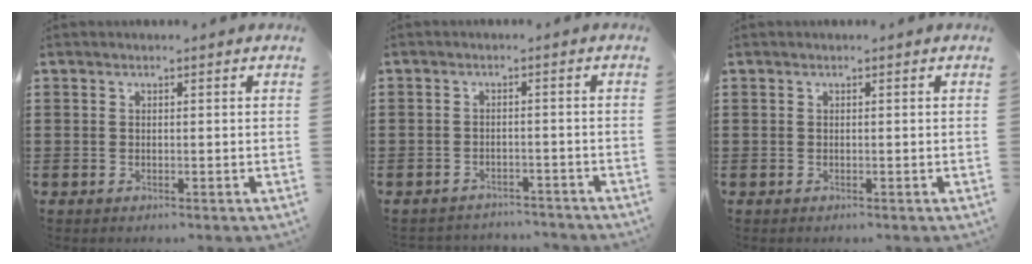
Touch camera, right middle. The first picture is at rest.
{"total": 2.5, "force": [-2.4, 0.5, -0.4], "torque": [-0.001, 0.002, -0.055]}
{"total": 0.0}